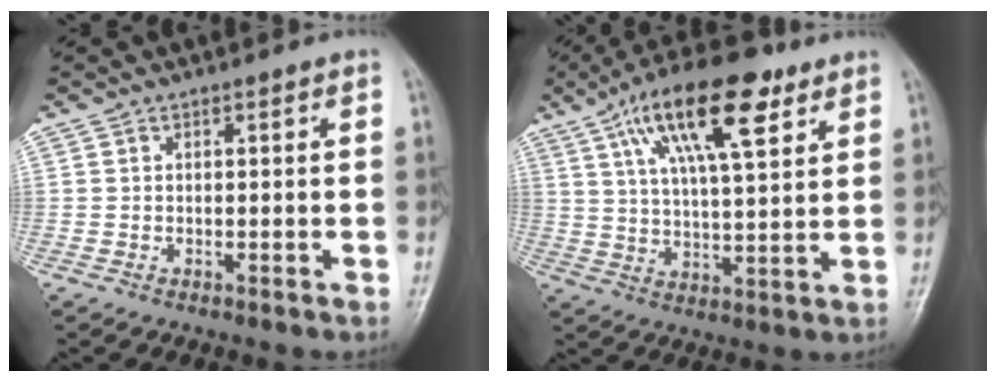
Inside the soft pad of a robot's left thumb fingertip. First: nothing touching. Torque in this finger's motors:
{"motor_torque": [0.49, 0.92, 1.75, -1.02, 0.29]}